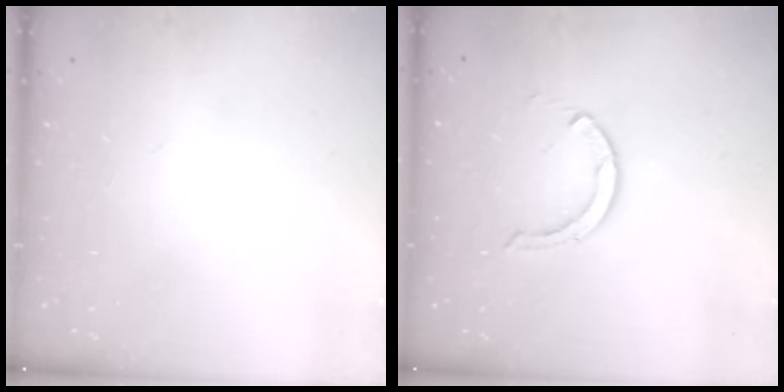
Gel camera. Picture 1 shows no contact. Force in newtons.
{"total": 2.9, "press": 2.9, "slide": 0.4}